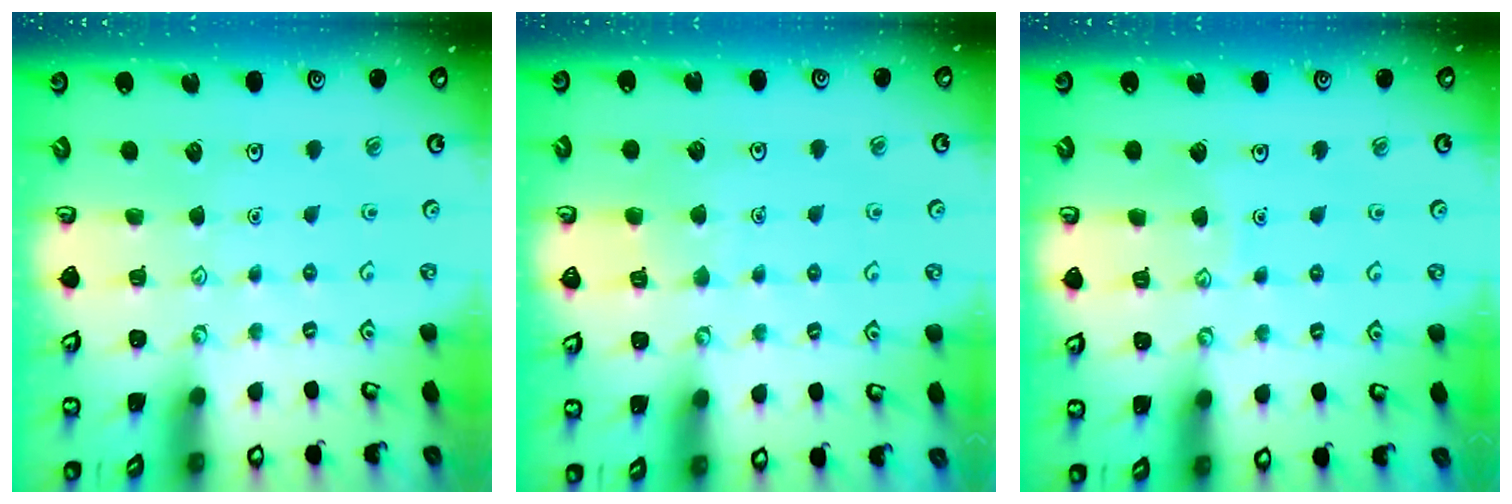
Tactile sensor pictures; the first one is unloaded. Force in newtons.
{"total": 4.0, "press": 4.0, "slide": 0.4}
{"total": 3.2, "press": 3.2, "slide": 0.3}